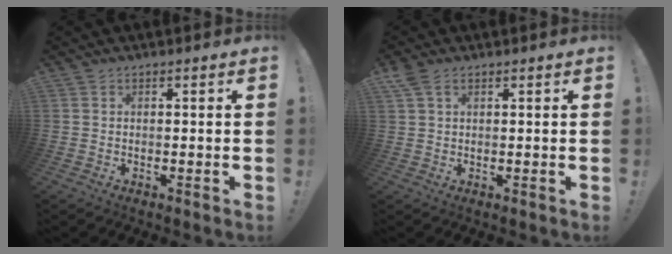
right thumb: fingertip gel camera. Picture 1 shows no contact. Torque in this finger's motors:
{"motor_torque": [-0.16, 0.42, 0.24, -0.17, 0.13]}